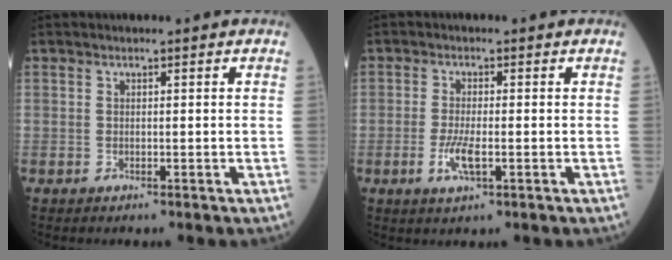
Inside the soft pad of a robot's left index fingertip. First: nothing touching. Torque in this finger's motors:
{"motor_torque": [1.06, 0.15, 0.44, 0.17]}